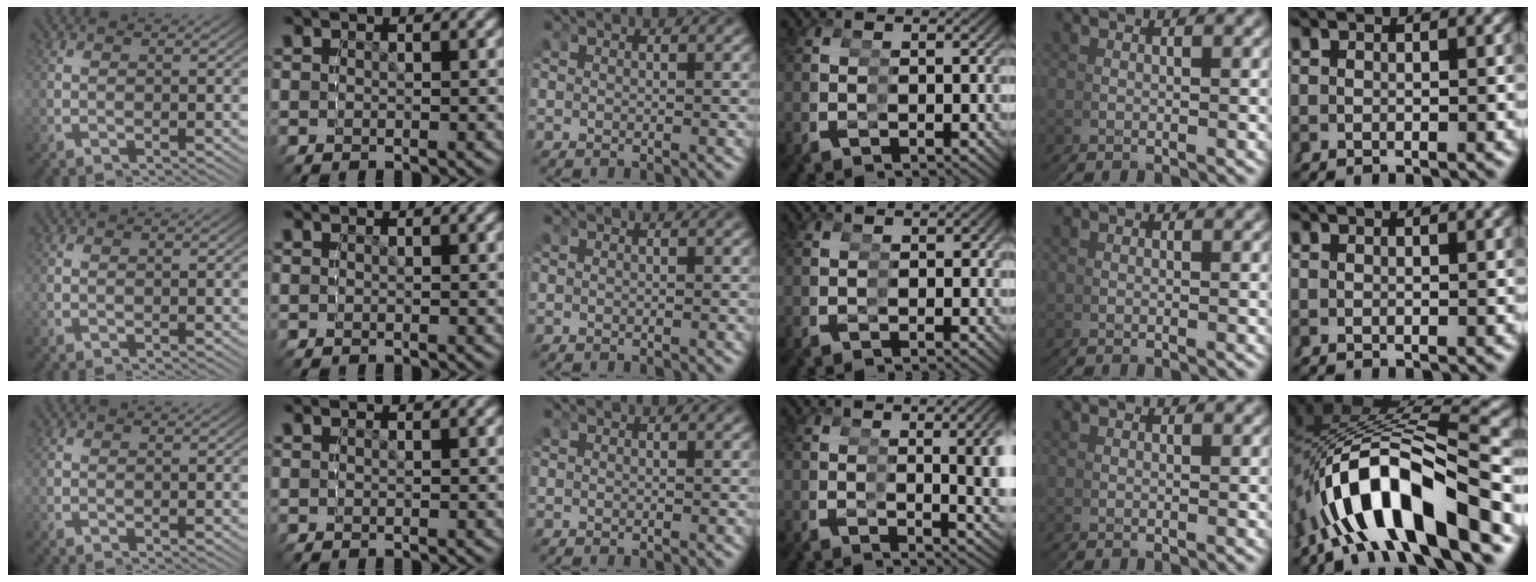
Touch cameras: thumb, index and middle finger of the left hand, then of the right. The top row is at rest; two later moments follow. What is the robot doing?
{"motion": "grasp_and_lifting", "object": "cup"}